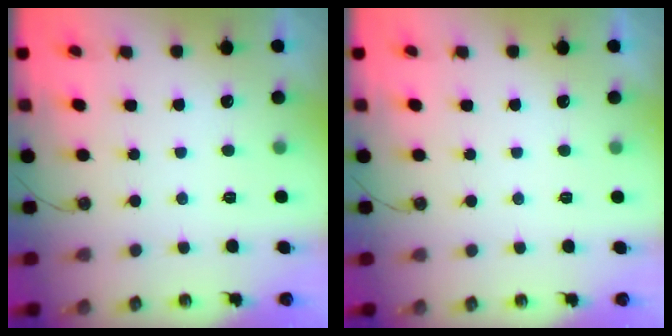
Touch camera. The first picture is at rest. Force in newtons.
{"total": 2.2, "press": 2.2, "slide": 0.4}